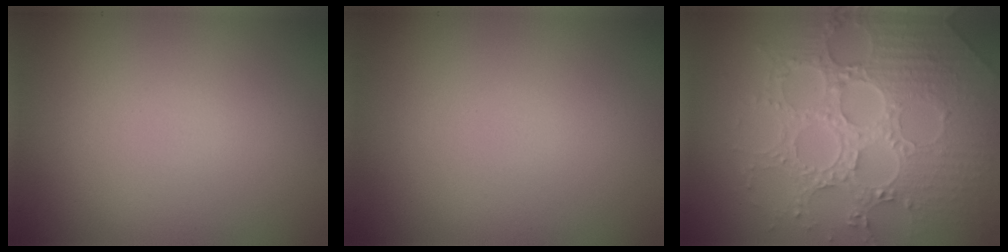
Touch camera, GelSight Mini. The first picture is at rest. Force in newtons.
{"total": 0.0}
{"total": 8.2, "press": 6.0, "slide": 5.6}